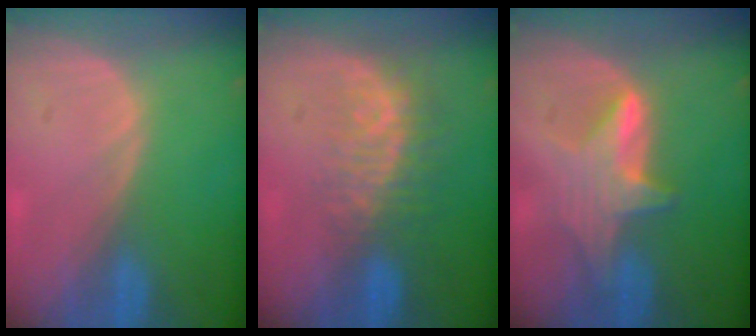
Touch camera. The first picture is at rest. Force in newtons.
{"total": 8.1, "press": 7.0, "slide": 4.2}
{"total": 5.9, "press": 5.8, "slide": 0.8}